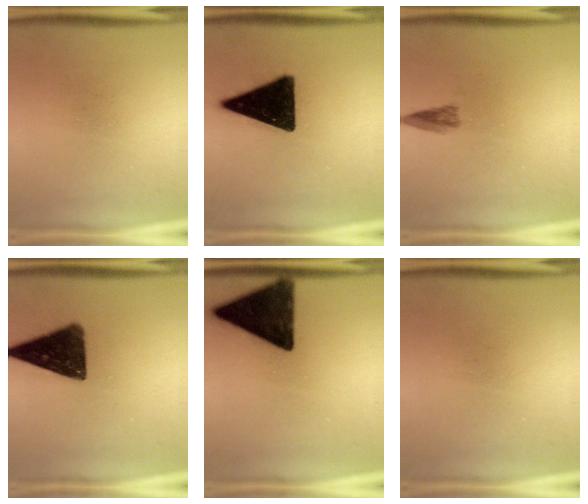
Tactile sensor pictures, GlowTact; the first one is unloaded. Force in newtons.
{"total": 17.2}
{"total": 2.0}
{"total": 13.8}
{"total": 16.1}
{"total": 0.0}